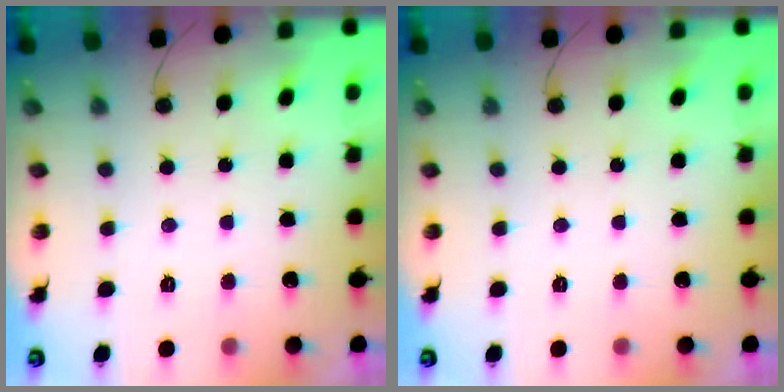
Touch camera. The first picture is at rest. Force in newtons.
{"total": 0.0}